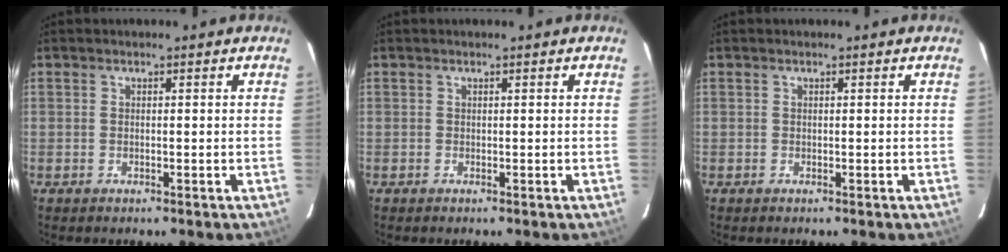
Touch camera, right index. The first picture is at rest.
{"total": 0.0}
{"total": 0.0}